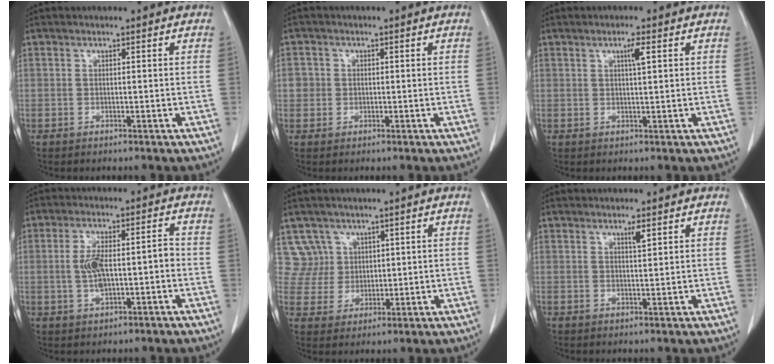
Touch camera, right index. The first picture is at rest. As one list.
[{"total": 2.3, "force": [0.2, 2.3, 0.3], "torque": [0.009, 0.009, 0.005]}, {"total": 2.1, "force": [0.8, 0.0, 1.9], "torque": [-0.036, -0.001, 0.014]}, {"total": 6.6, "force": [-0.9, 2.2, 6.2], "torque": [-0.120, 0.020, -0.011]}, {"total": 5.5, "force": [2.8, 4.6, -0.7], "torque": [0.025, 0.012, 0.062]}, {"total": 1.5, "force": [0.9, 0.1, 1.2], "torque": [-0.022, -0.003, 0.015]}]